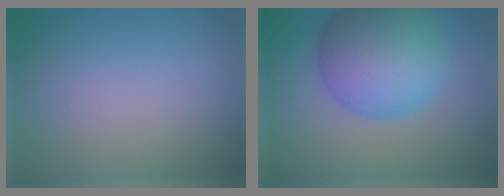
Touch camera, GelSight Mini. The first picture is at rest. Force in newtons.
{"total": 9.7, "press": 9.7, "slide": 0.3}